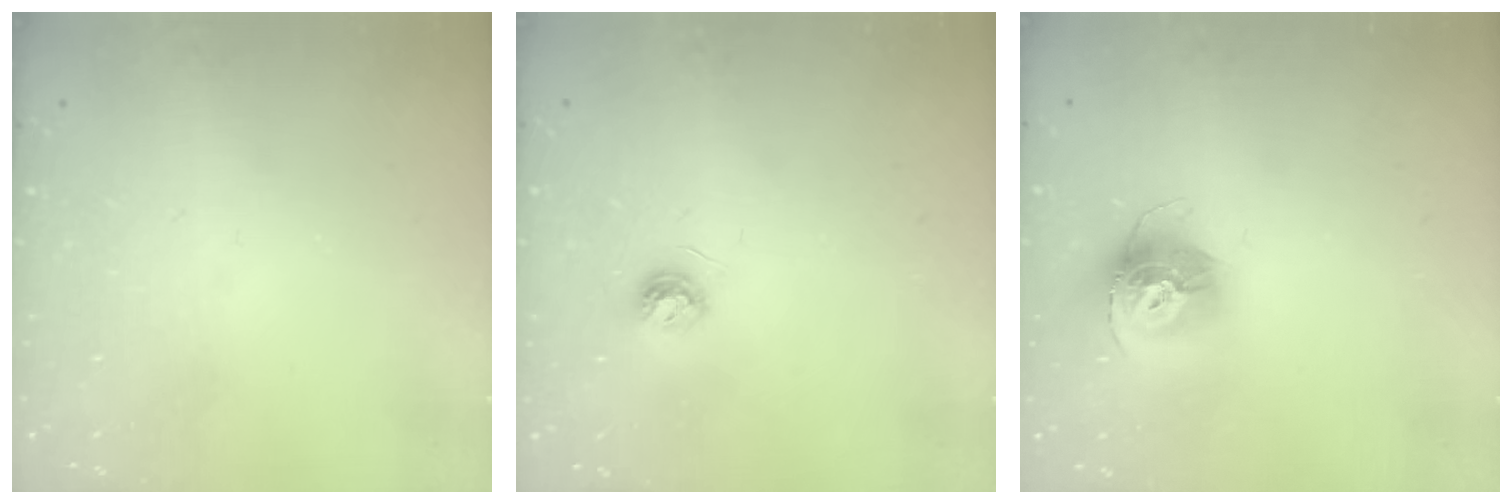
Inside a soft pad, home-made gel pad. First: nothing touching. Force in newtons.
{"total": 4.5, "press": 4.5, "slide": 0.7}
{"total": 13.8, "press": 13.8, "slide": 1.0}